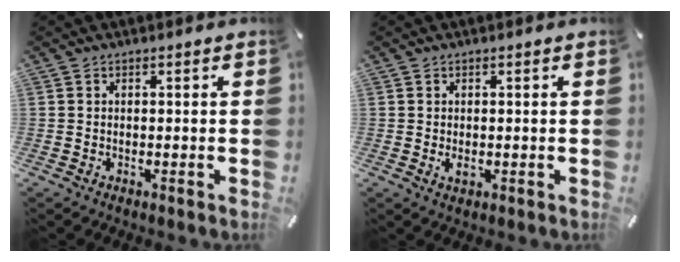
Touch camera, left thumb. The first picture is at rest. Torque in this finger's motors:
{"motor_torque": [0.38, 0.45, 0.00, -0.21, 0.00]}